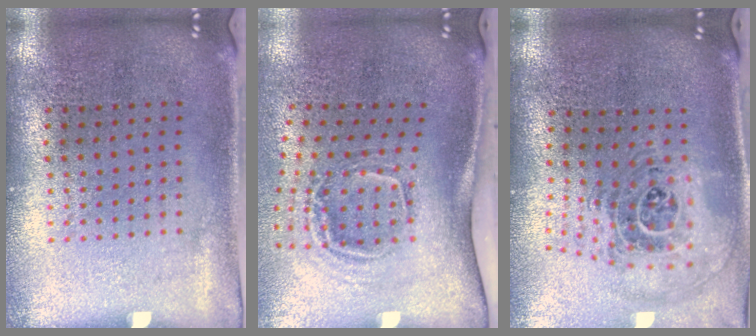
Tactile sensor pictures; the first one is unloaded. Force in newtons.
{"total": 2.1, "press": 1.3, "slide": 1.6}
{"total": 1.6, "press": 1.4, "slide": 0.8}